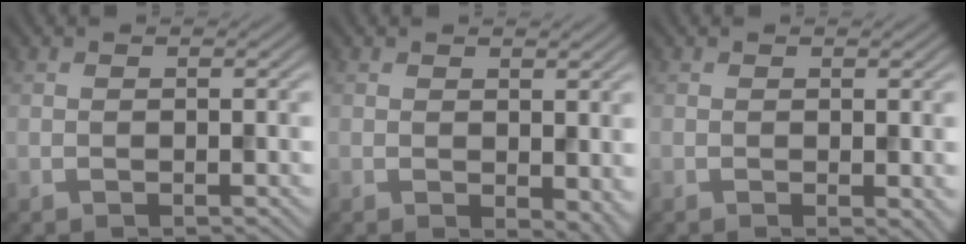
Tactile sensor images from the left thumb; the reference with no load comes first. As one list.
[{"total": 3.9, "force": [-0.4, 2.3, 3.1], "torque": [-0.040, -0.013, 0.001]}, {"total": 1.3, "force": [0.0, 0.4, 1.3], "torque": [-0.015, -0.007, -0.001]}]